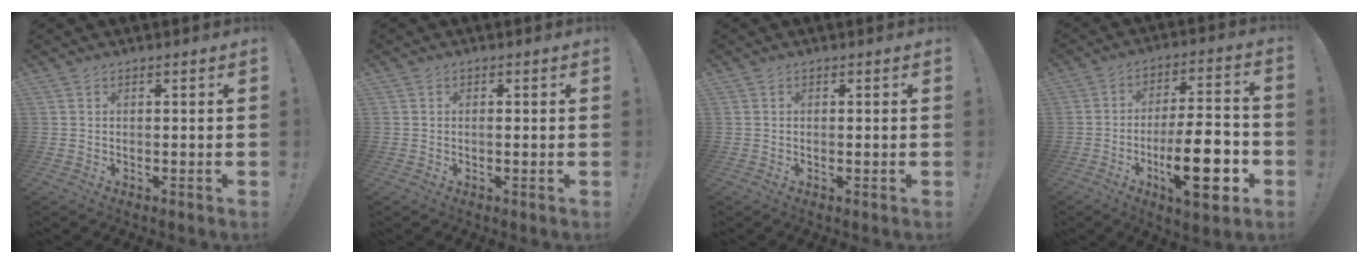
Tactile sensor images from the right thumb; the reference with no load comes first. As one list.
[{"total": 0.5, "force": [-0.5, 0.1, 0.1], "torque": [-0.001, 0.000, -0.010]}, {"total": 0.0}, {"total": 19.8, "force": [-6.9, 6.2, 17.5], "torque": [-0.264, 0.022, -0.107]}]